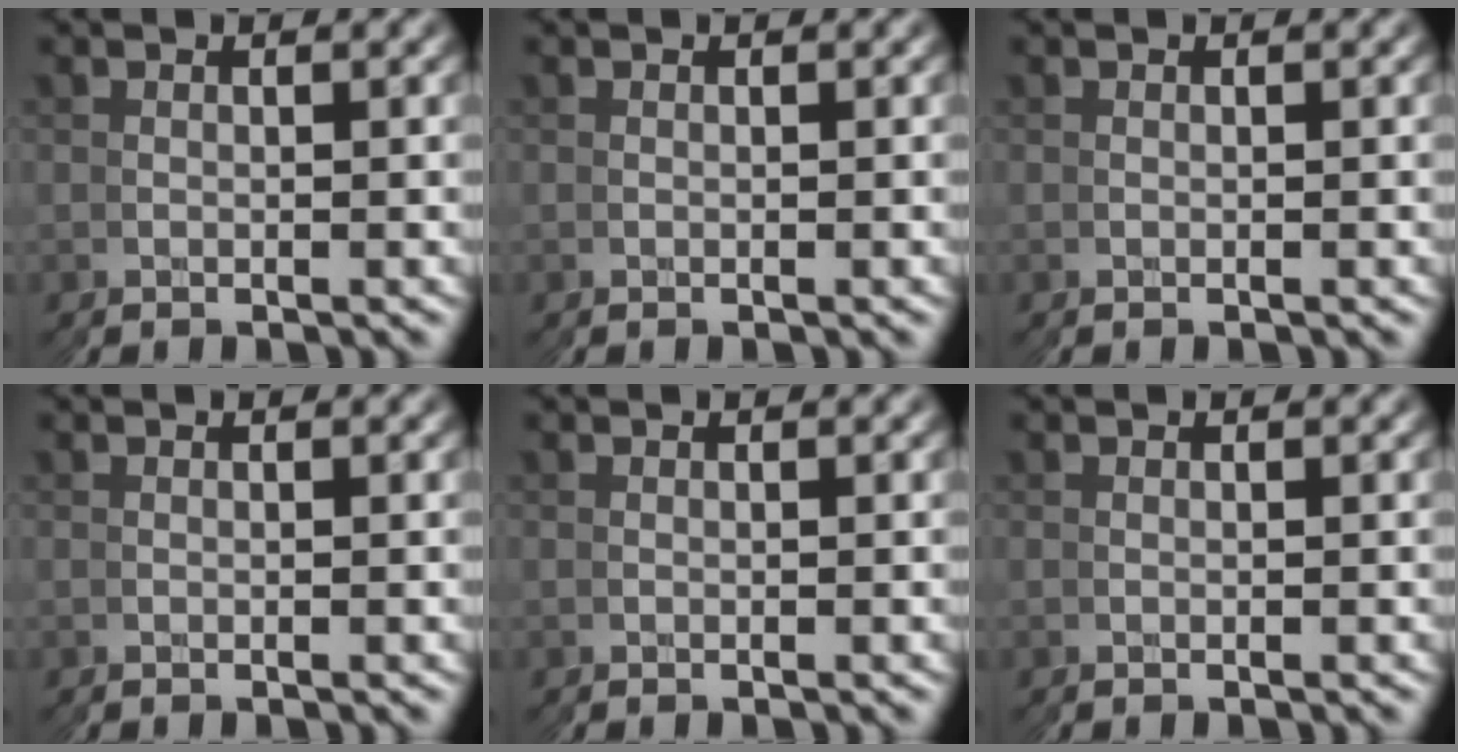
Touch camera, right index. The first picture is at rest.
{"total": 0.0}
{"total": 0.0}
{"total": 0.0}
{"total": 0.0}
{"total": 1.7, "force": [0.1, -1.6, -0.5], "torque": [0.019, -0.004, 0.010]}